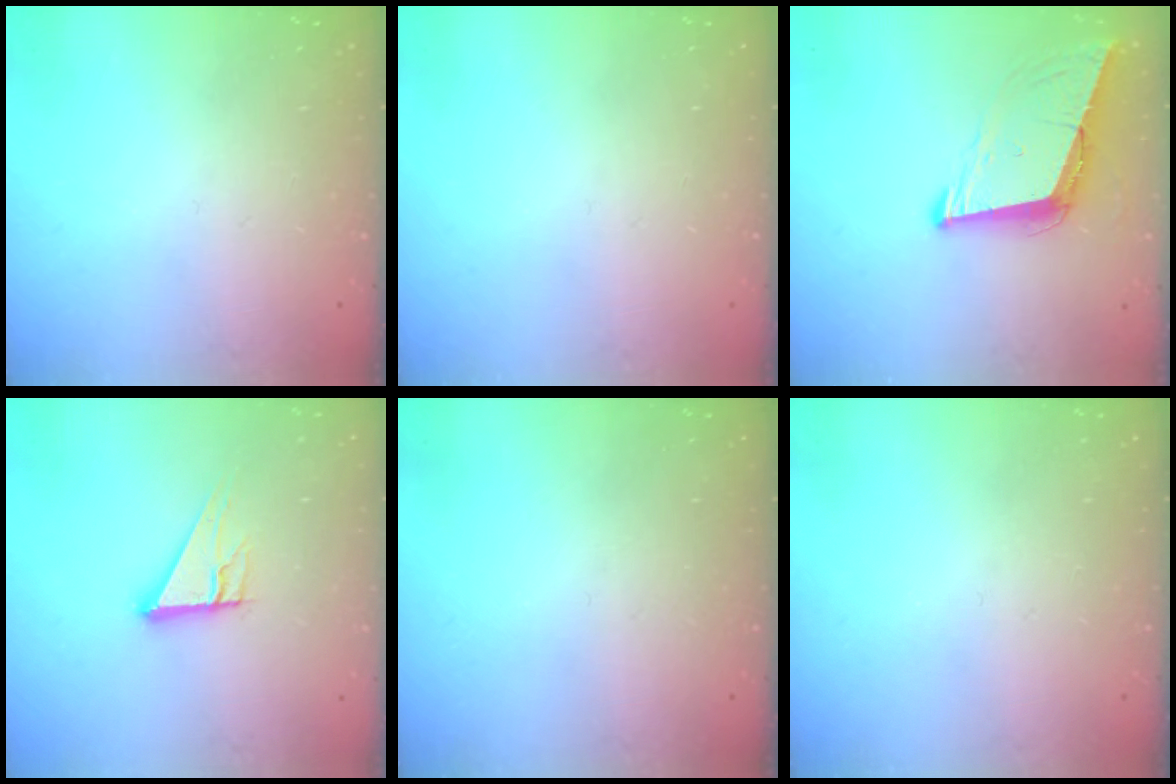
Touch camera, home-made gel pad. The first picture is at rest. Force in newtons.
{"total": 0.0}
{"total": 8.9, "press": 8.2, "slide": 3.5}
{"total": 8.5, "press": 8.4, "slide": 0.8}
{"total": 0.0}
{"total": 0.0}